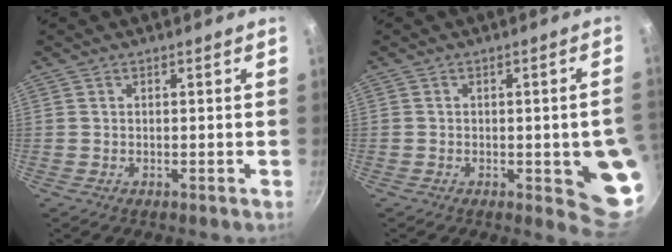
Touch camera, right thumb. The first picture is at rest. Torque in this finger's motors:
{"motor_torque": [2.59, 2.04, 1.72, -0.57, 0.07]}